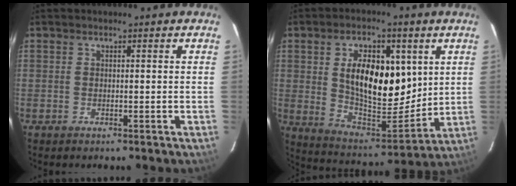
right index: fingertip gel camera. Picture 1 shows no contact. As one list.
[{"total": 16.7, "force": [4.4, 9.0, 13.3], "torque": [-0.233, 0.000, 0.088]}]